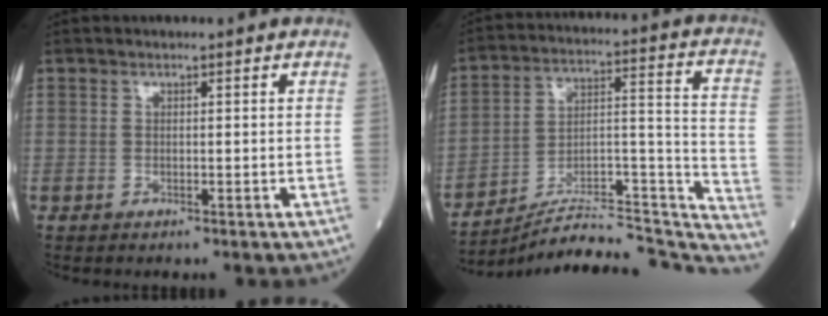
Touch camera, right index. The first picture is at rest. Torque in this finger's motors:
{"motor_torque": [-0.58, -0.56, -0.04, 0.00]}